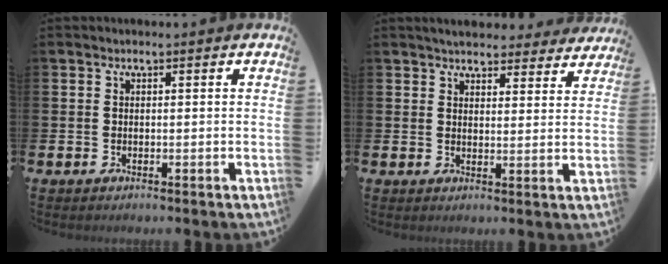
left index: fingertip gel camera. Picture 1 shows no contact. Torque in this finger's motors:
{"motor_torque": [1.12, -1.02, 0.69, 0.11]}